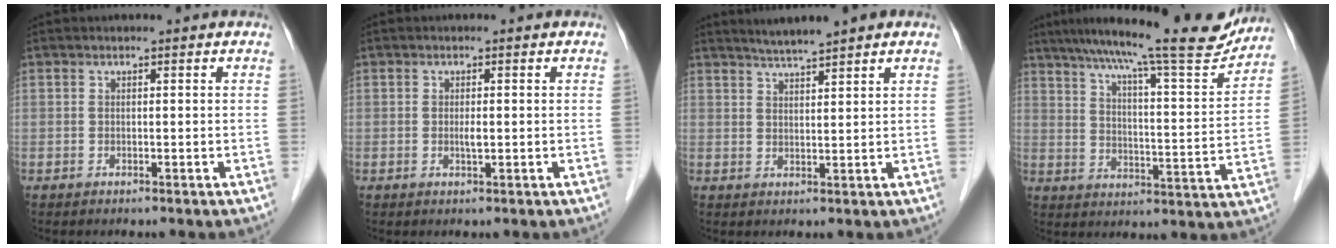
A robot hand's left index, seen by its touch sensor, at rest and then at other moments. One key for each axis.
{"total": 1.1, "fx": -0.2, "fy": 0.2, "fz": 1.1, "tx": -0.020, "ty": -0.005, "tz": -0.003}
{"total": 4.9, "fx": 4.2, "fy": -0.1, "fz": 2.5, "tx": -0.047, "ty": 0.015, "tz": 0.075}
{"total": 19.9, "fx": 17.3, "fy": 1.5, "fz": 9.6, "tx": -0.156, "ty": -0.018, "tz": 0.239}